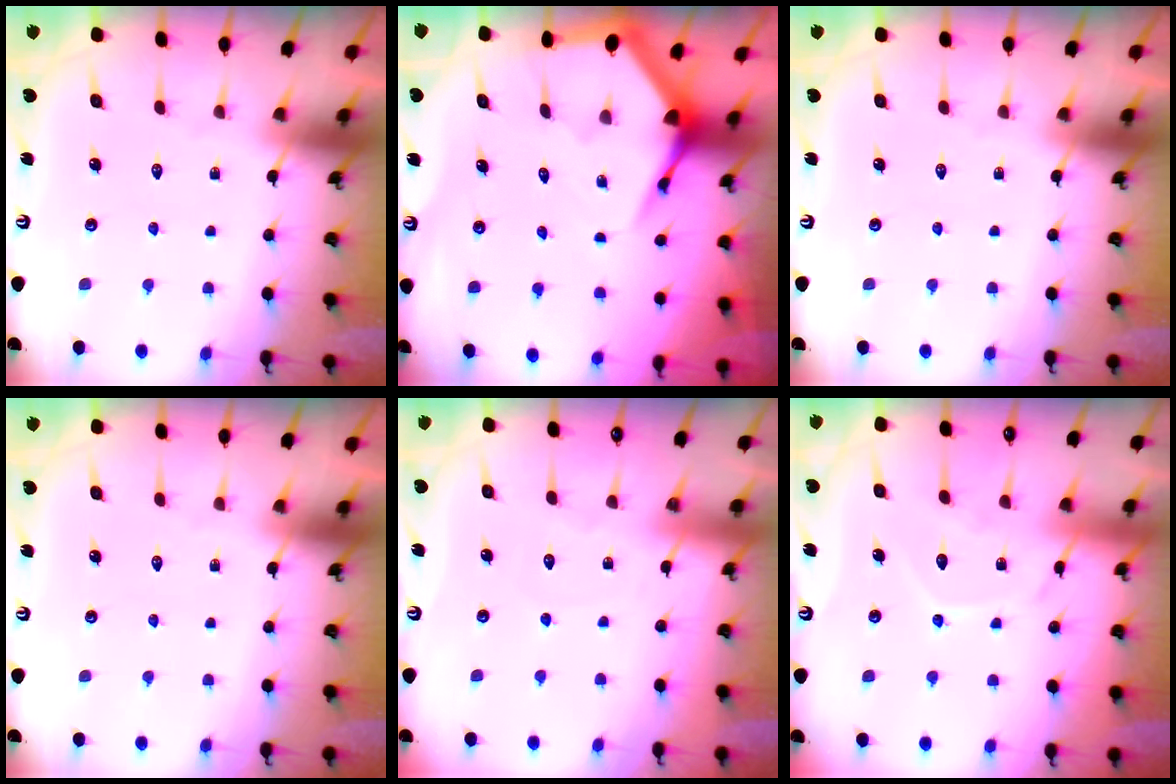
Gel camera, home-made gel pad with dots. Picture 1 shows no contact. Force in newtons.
{"total": 5.0, "press": 5.0, "slide": 0.6}
{"total": 0.0}
{"total": 0.0}
{"total": 2.6, "press": 2.6, "slide": 0.4}
{"total": 8.9, "press": 8.9, "slide": 0.9}